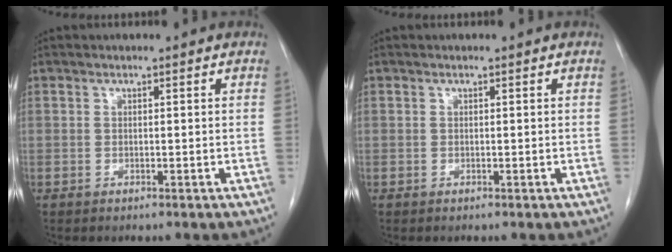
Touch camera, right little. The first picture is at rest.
{"total": 0.0}